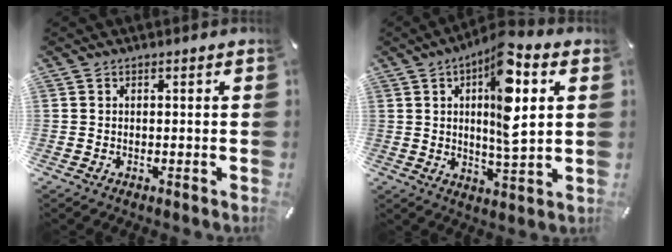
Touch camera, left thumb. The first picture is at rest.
{"total": 13.9, "force": [4.4, 4.1, 12.5], "torque": [-0.202, -0.018, 0.067]}